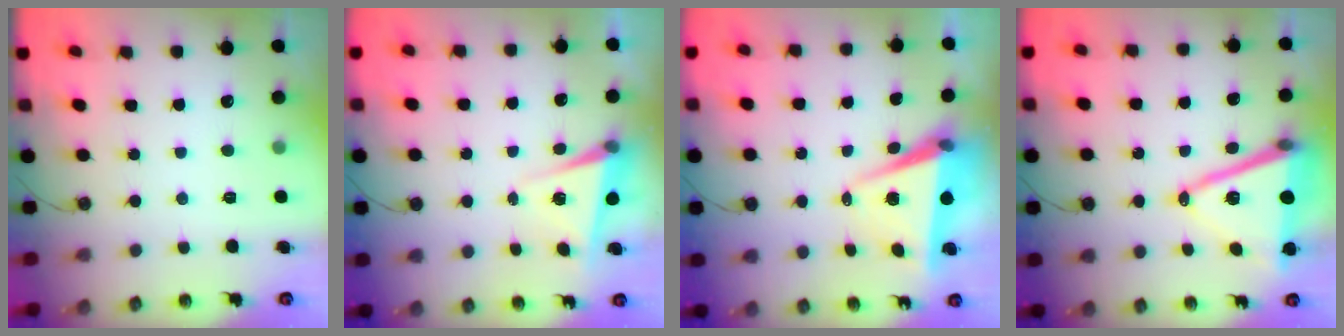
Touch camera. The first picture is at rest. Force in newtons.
{"total": 6.2, "press": 5.9, "slide": 1.9}
{"total": 6.9, "press": 5.3, "slide": 4.4}
{"total": 15.8, "press": 15.3, "slide": 3.9}